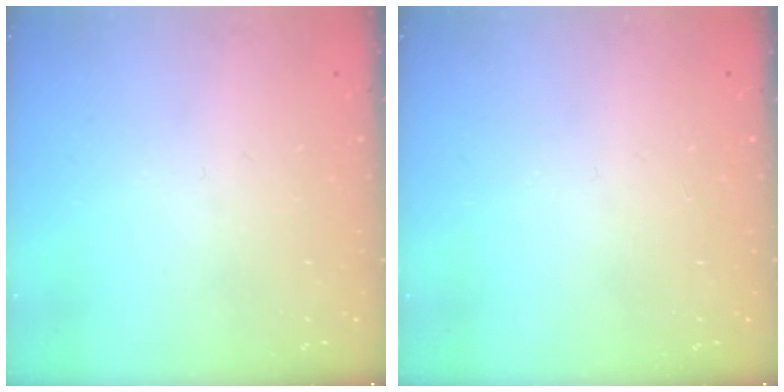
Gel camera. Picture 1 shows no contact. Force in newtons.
{"total": 0.0}